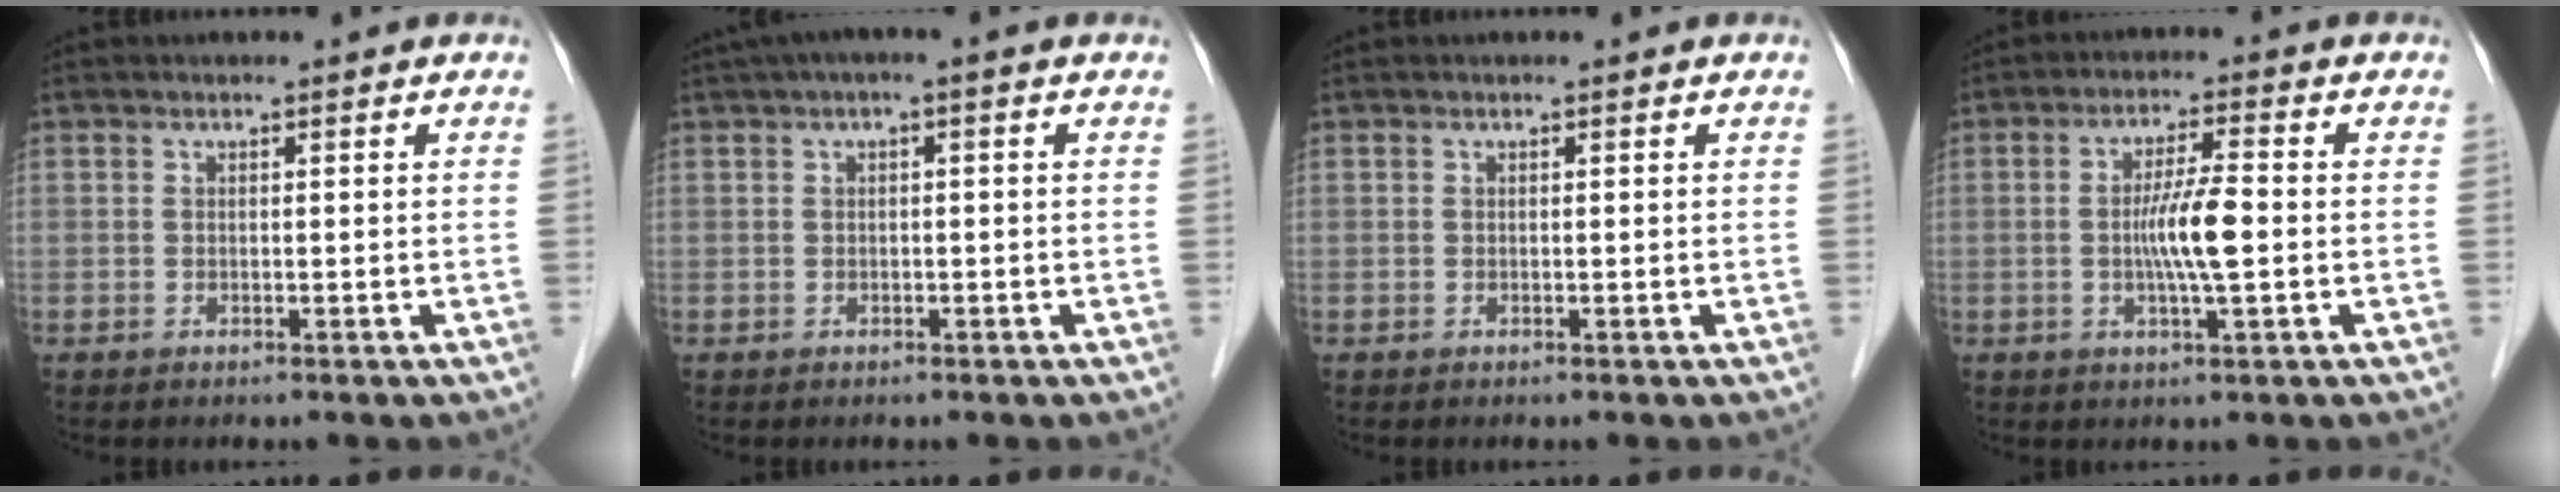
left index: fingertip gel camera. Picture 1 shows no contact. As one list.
[{"total": 2.5, "force": [0.8, 0.4, 2.3], "torque": [-0.040, 0.017, 0.011]}, {"total": 0.0}, {"total": 6.4, "force": [-0.7, 0.3, 6.3], "torque": [-0.123, -0.005, -0.017]}]